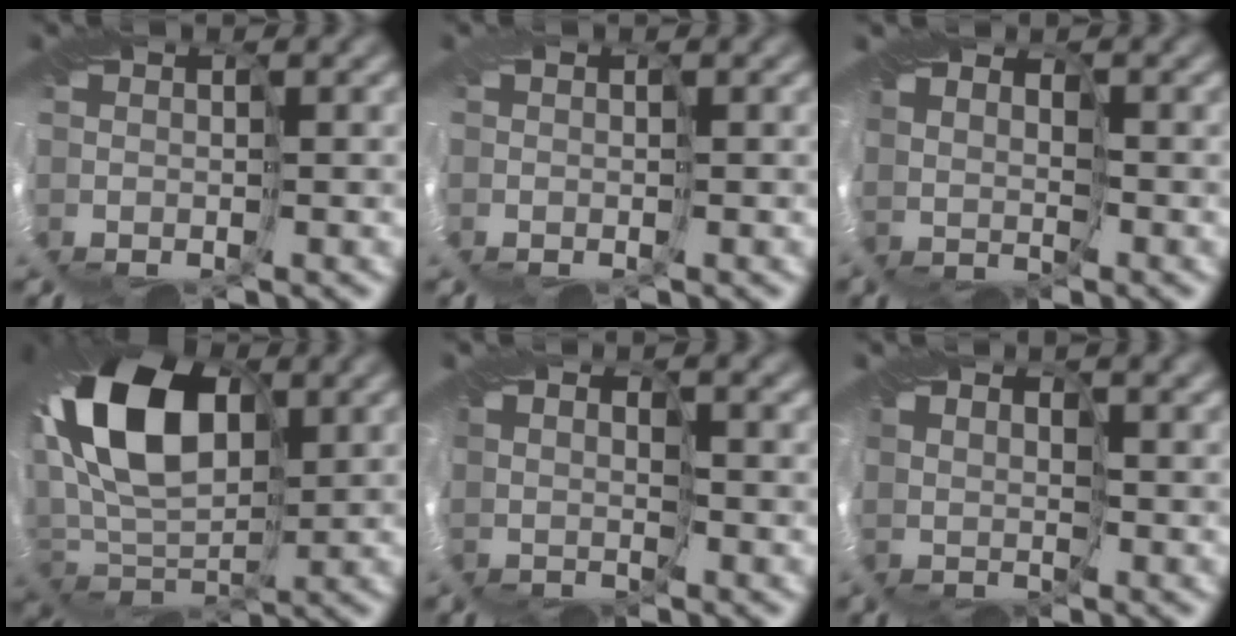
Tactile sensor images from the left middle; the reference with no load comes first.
{"total": 0.8, "force": [-0.4, 0.6, 0.2], "torque": [-0.013, 0.000, -0.010]}
{"total": 1.8, "force": [1.5, 0.8, -0.6], "torque": [0.010, -0.003, 0.031]}
{"total": 12.1, "force": [3.1, 7.3, 9.1], "torque": [-0.198, 0.021, 0.047]}
{"total": 1.5, "force": [1.4, 0.4, -0.3], "torque": [0.001, 0.004, 0.031]}
{"total": 2.3, "force": [2.2, 0.6, 0.1], "torque": [-0.007, 0.005, 0.044]}